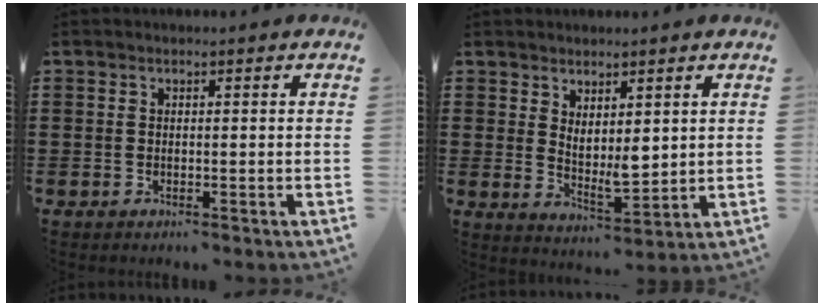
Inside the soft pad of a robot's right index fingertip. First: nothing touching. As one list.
[{"total": 3.9, "force": [2.8, 1.7, 2.2], "torque": [-0.042, -0.015, 0.052]}]